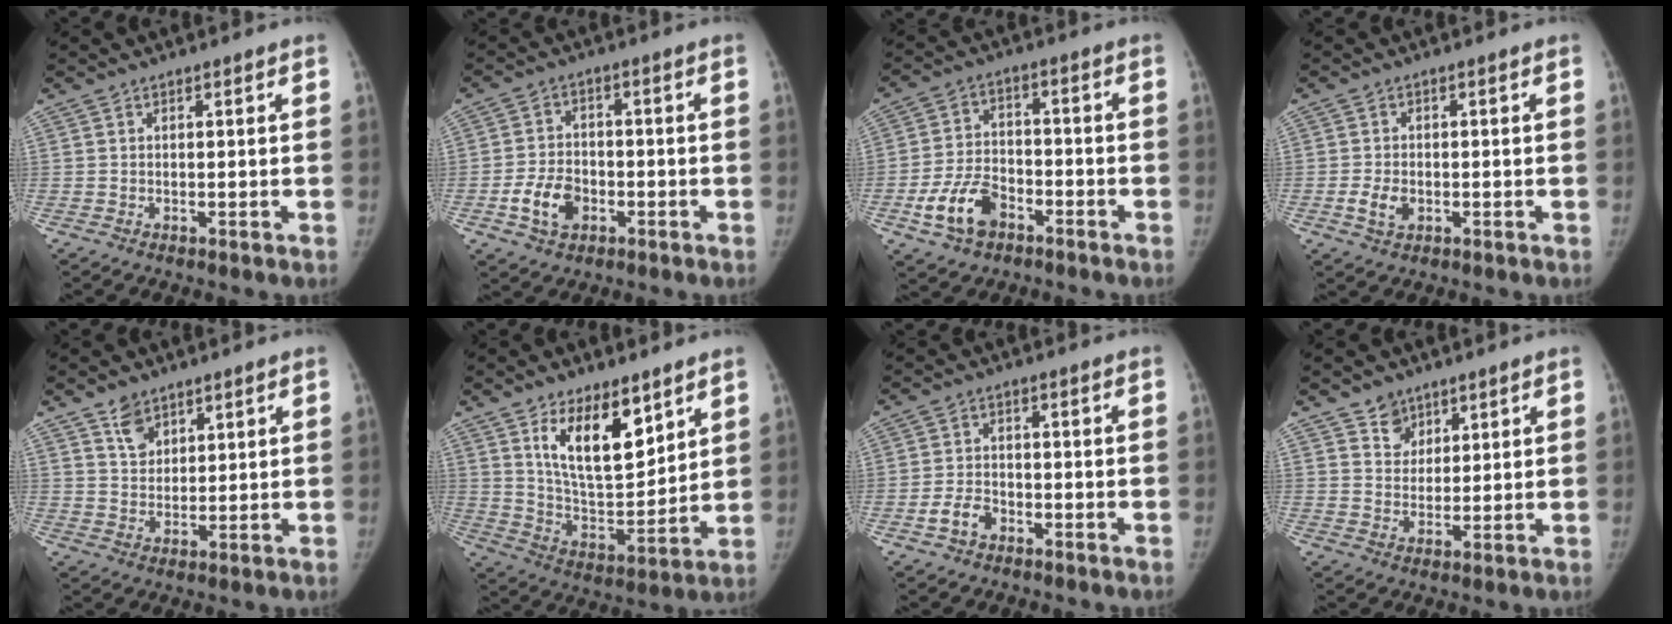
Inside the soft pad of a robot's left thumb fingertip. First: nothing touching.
{"total": 7.6, "force": [-2.8, 5.5, 4.5], "torque": [-0.070, 0.015, -0.049]}
{"total": 10.1, "force": [-5.0, 6.5, 6.0], "torque": [-0.105, 0.025, -0.089]}
{"total": 3.8, "force": [-1.0, 2.6, 2.5], "torque": [-0.046, 0.003, -0.016]}
{"total": 5.0, "force": [3.3, 3.2, 1.9], "torque": [-0.012, -0.027, 0.066]}
{"total": 15.1, "force": [8.2, 7.0, 10.6], "torque": [-0.140, -0.055, 0.157]}
{"total": 4.1, "force": [-2.1, 2.8, 2.1], "torque": [-0.037, 0.019, -0.039]}
{"total": 4.9, "force": [3.3, 3.5, 0.7], "torque": [0.013, -0.025, 0.060]}